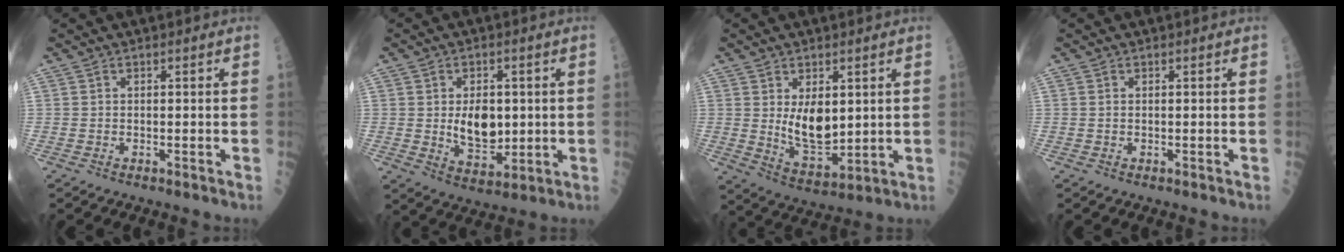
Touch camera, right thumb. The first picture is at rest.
{"total": 9.0, "force": [0.5, 5.5, 7.0], "torque": [-0.082, -0.012, 0.020]}
{"total": 9.3, "force": [1.8, 5.1, 7.6], "torque": [-0.104, -0.028, 0.049]}
{"total": 0.0}